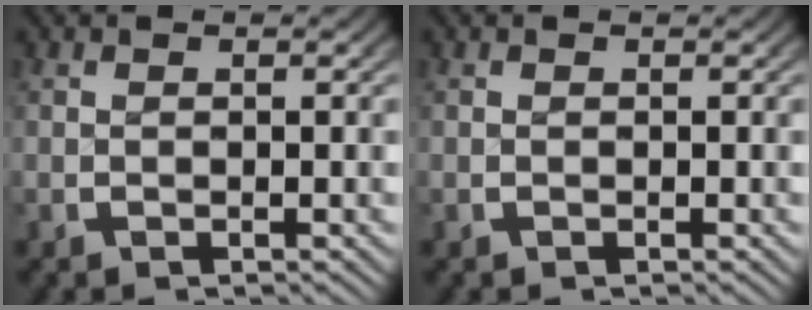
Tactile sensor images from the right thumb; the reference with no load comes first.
{"total": 0.0}